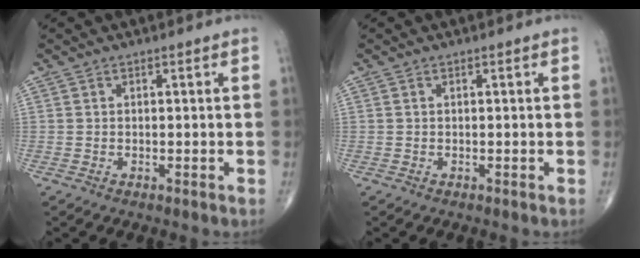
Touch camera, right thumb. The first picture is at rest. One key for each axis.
{"total": 0.0}